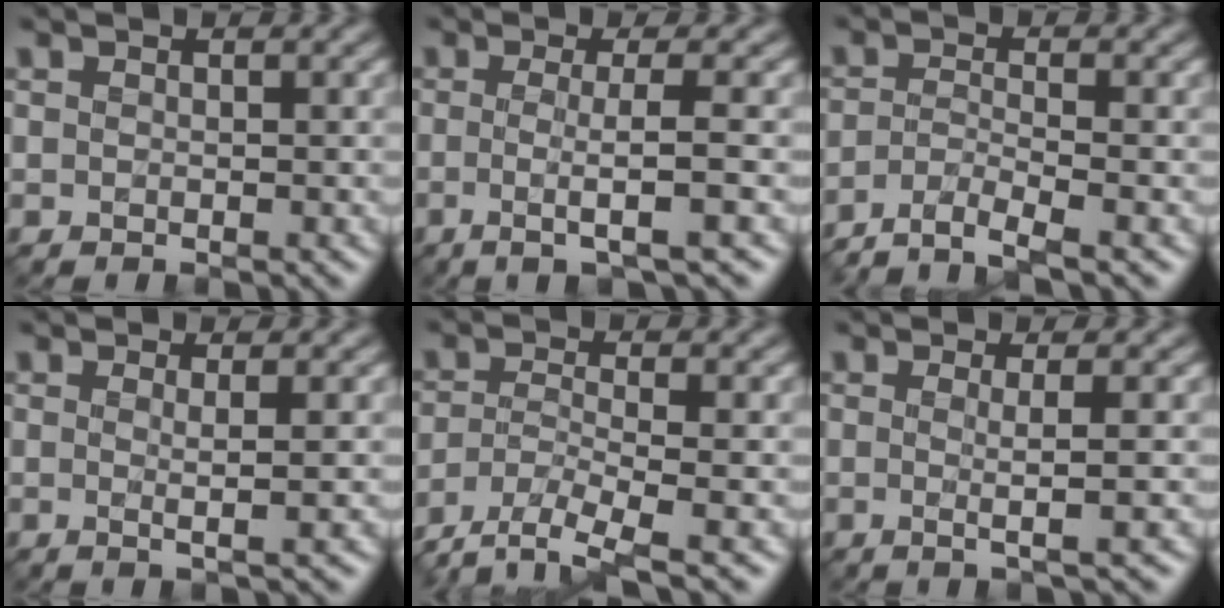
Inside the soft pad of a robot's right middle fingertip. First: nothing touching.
{"total": 3.7, "force": [-0.6, 0.7, 3.6], "torque": [-0.056, -0.011, -0.014]}
{"total": 3.4, "force": [-2.7, 0.6, 2.0], "torque": [-0.033, -0.002, -0.062]}
{"total": 1.7, "force": [0.1, 0.3, 1.6], "torque": [-0.028, 0.000, -0.004]}
{"total": 5.3, "force": [-4.0, 1.2, 3.2], "torque": [-0.068, -0.015, -0.081]}
{"total": 2.3, "force": [-0.1, 0.4, 2.3], "torque": [-0.039, -0.003, -0.010]}